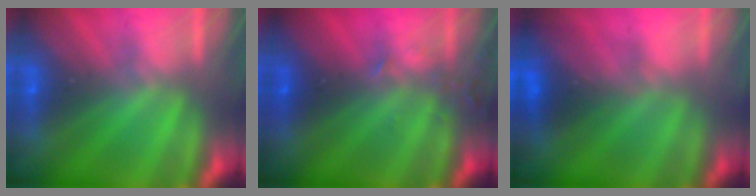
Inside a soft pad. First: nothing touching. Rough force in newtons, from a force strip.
{"total": 3.6}
{"total": 2.1}